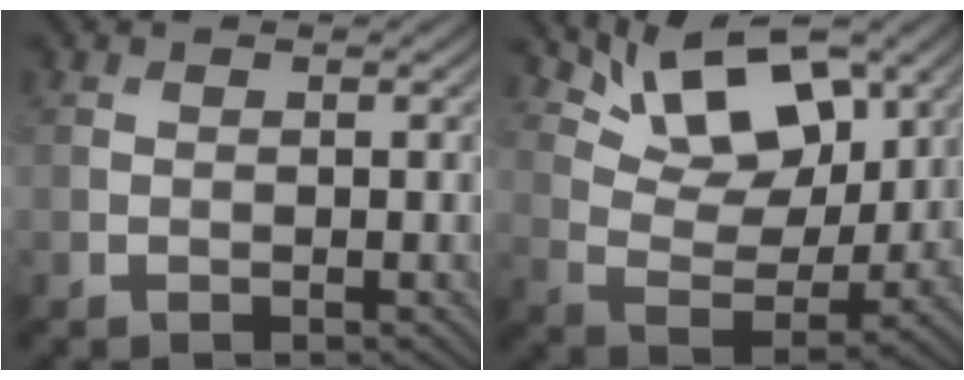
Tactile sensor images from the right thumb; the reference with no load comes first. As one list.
[{"total": 12.8, "force": [8.0, 5.9, 8.0], "torque": [-0.141, -0.007, 0.123]}]